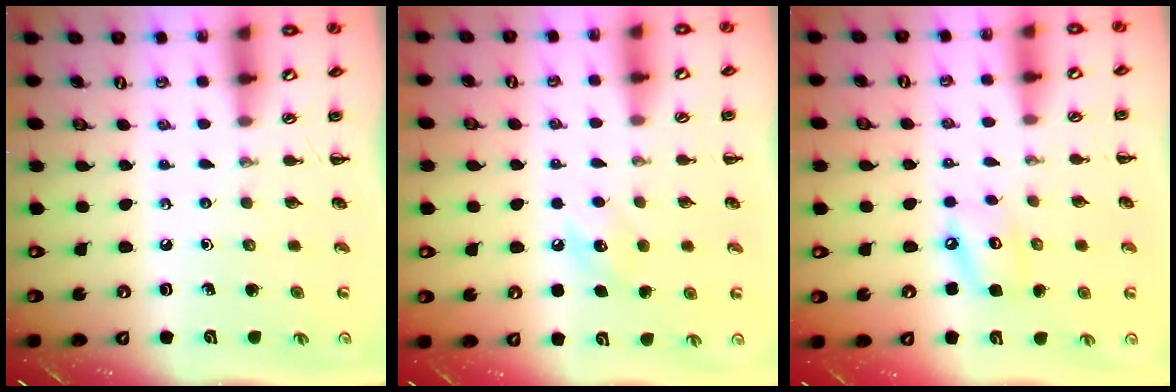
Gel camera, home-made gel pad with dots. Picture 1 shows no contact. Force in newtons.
{"total": 7.5, "press": 7.3, "slide": 1.9}
{"total": 6.9, "press": 6.8, "slide": 0.7}